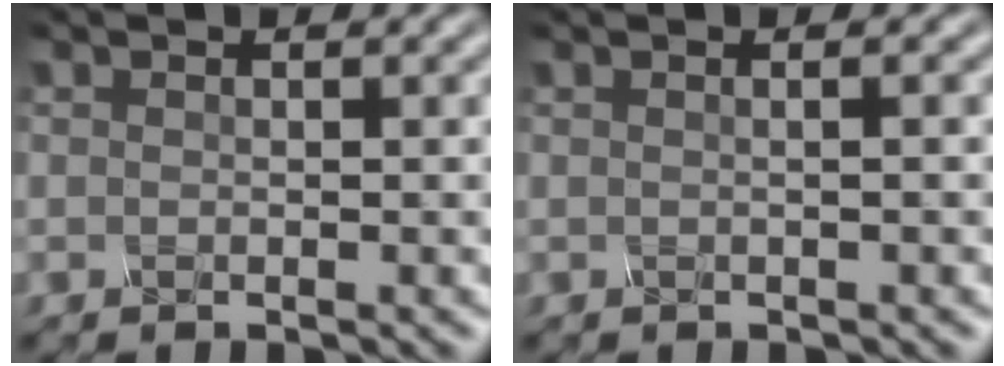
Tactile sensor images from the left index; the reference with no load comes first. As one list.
[{"total": 1.8, "force": [0.4, 0.9, 1.6], "torque": [-0.007, 0.000, -0.015]}]